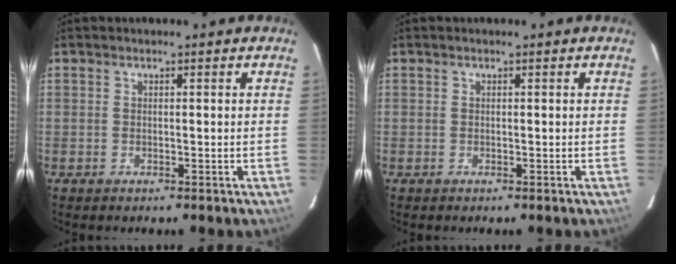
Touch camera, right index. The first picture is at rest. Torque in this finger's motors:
{"motor_torque": [0.00, 0.00, 0.00, 0.00]}